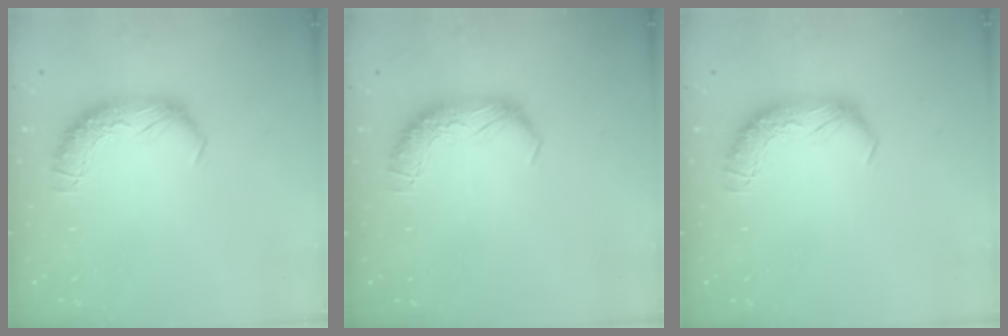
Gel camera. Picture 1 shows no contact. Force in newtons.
{"total": 0.0}
{"total": 0.0}